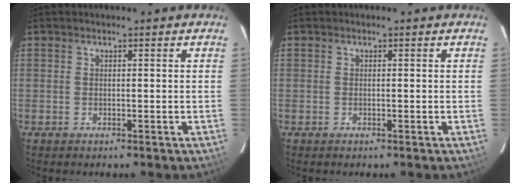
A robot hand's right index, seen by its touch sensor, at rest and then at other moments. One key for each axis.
{"total": 0.0}